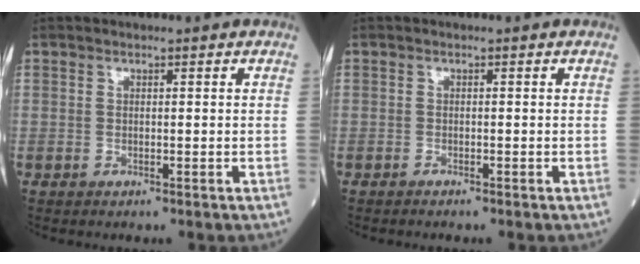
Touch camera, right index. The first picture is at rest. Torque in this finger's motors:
{"motor_torque": [0.03, -0.10, 0.06, 0.01]}